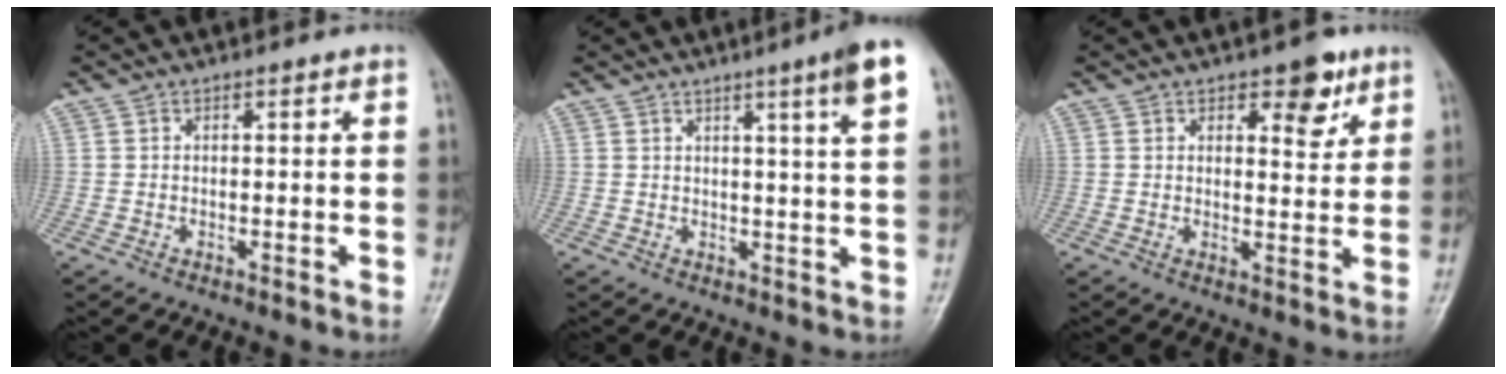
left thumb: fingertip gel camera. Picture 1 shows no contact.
{"total": 7.4, "force": [3.9, -0.4, 6.3], "torque": [-0.089, -0.019, 0.052]}
{"total": 5.9, "force": [3.5, 2.9, 3.7], "torque": [-0.024, -0.019, 0.044]}